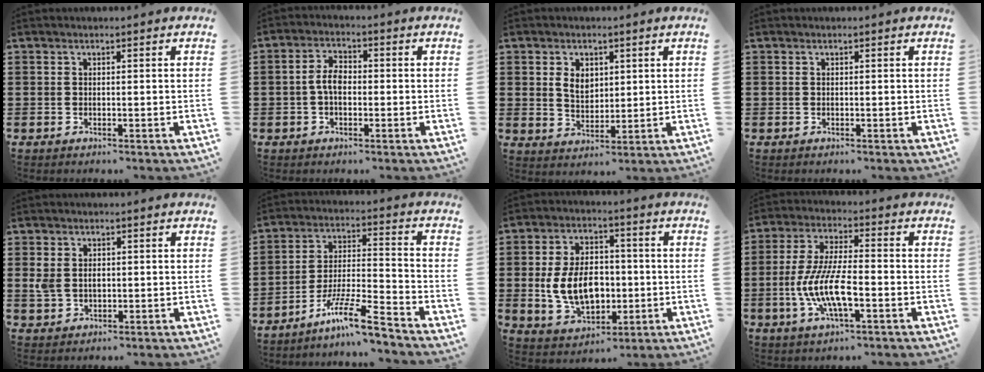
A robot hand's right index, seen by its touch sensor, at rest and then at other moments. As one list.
[{"total": 4.0, "force": [-0.6, 2.2, 3.3], "torque": [-0.075, 0.002, -0.016]}, {"total": 4.1, "force": [1.2, 3.0, 2.6], "torque": [-0.052, 0.008, 0.019]}, {"total": 0.0}, {"total": 2.8, "force": [0.3, 1.9, 1.9], "torque": [-0.048, 0.006, 0.002]}, {"total": 10.1, "force": [-8.1, 0.7, 5.9], "torque": [-0.113, 0.009, -0.159]}, {"total": 10.1, "force": [-0.9, 6.7, 7.5], "torque": [-0.149, 0.006, -0.019]}, {"total": 9.7, "force": [-3.0, 2.8, 8.7], "torque": [-0.192, -0.011, -0.061]}]